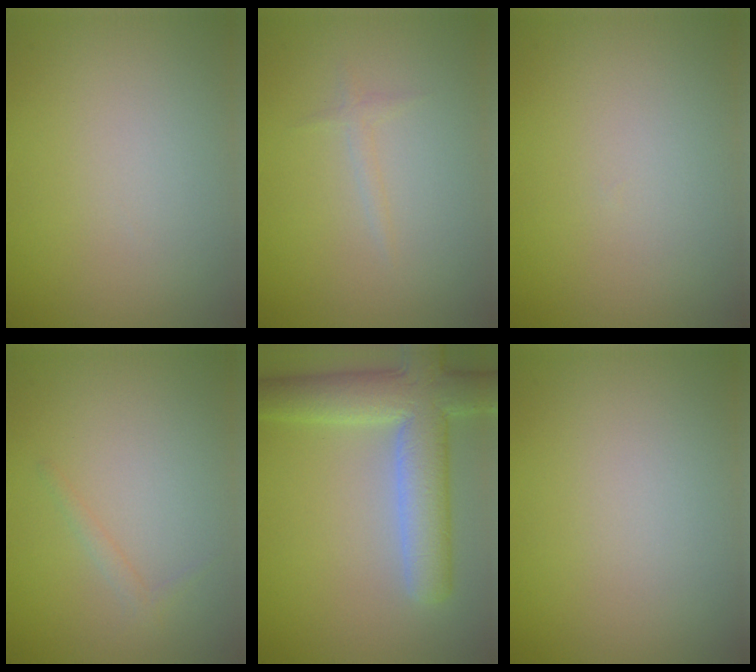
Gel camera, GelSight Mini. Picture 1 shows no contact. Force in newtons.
{"total": 0.8, "press": 0.8, "slide": 0.0}
{"total": 0.0}
{"total": 0.8, "press": 0.8, "slide": 0.1}
{"total": 7.7, "press": 7.7, "slide": 0.7}
{"total": 0.0}